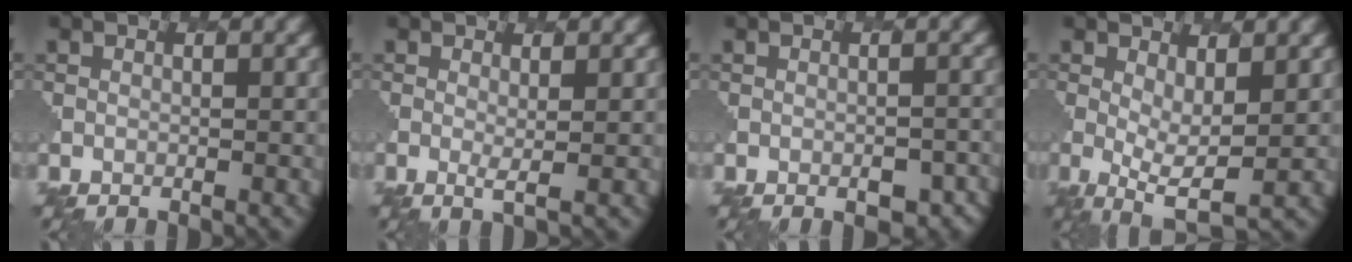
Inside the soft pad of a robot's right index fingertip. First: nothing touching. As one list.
[{"total": 0.9, "force": [0.5, 0.0, 0.8], "torque": [-0.020, -0.007, 0.007]}, {"total": 3.2, "force": [-1.6, 1.6, 2.3], "torque": [-0.031, 0.001, -0.010]}, {"total": 3.8, "force": [0.5, 1.2, 3.5], "torque": [-0.066, -0.012, 0.011]}]